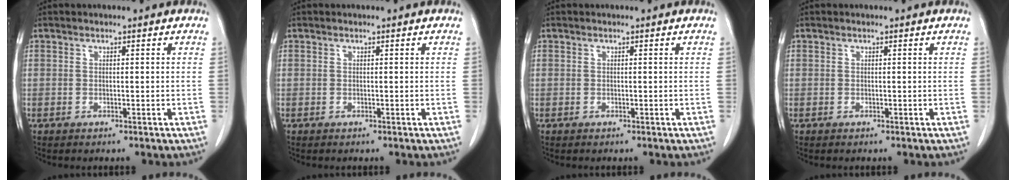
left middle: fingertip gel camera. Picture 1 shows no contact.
{"total": 0.0}
{"total": 0.0}
{"total": 0.0}